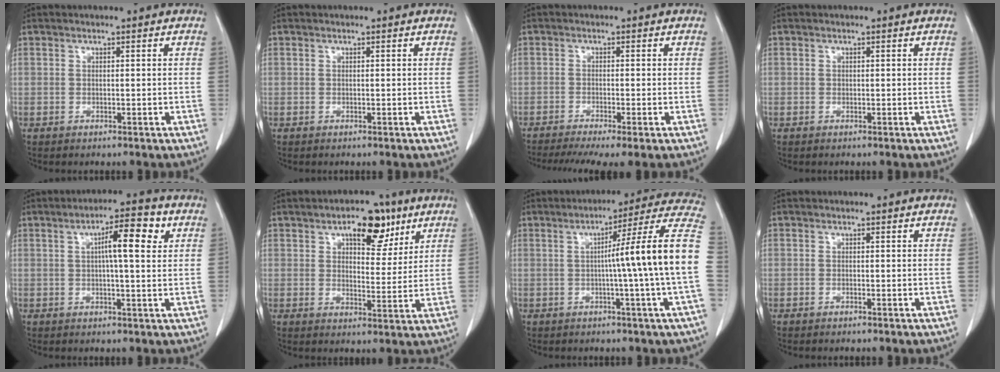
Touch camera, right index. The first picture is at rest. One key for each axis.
{"total": 0.0}
{"total": 8.4, "fx": -6.4, "fy": 0.5, "fz": 5.4, "tx": -0.080, "ty": -0.014, "tz": -0.101}
{"total": 0.0}
{"total": 7.5, "fx": 2.3, "fy": 1.1, "fz": 7.1, "tx": -0.112, "ty": 0.014, "tz": 0.032}
{"total": 8.3, "fx": 4.8, "fy": 3.8, "fz": 5.7, "tx": -0.075, "ty": 0.008, "tz": 0.070}
{"total": 15.3, "fx": -0.8, "fy": -2.9, "fz": 15.0, "tx": -0.193, "ty": 0.009, "tz": -0.017}
{"total": 0.0}